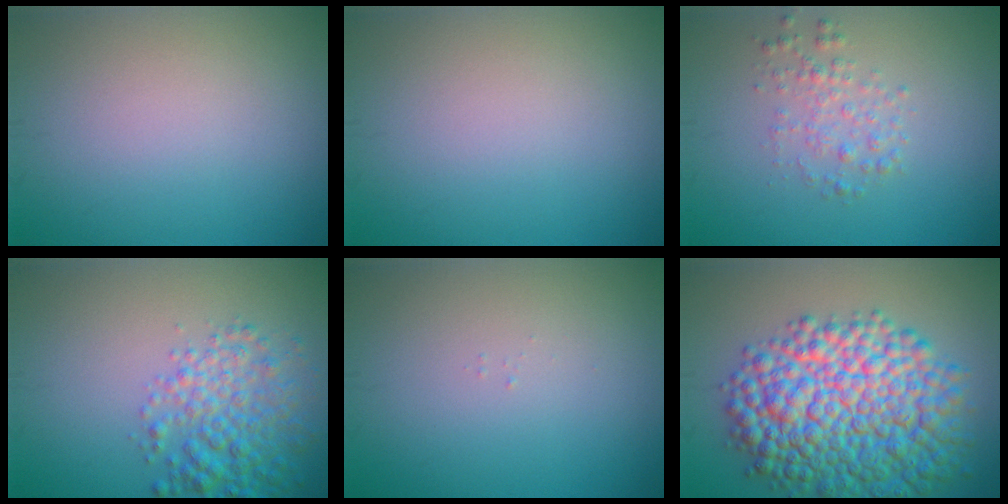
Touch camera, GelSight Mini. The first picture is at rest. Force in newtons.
{"total": 0.0}
{"total": 1.9, "press": 1.9, "slide": 0.0}
{"total": 4.7, "press": 4.7, "slide": 0.1}
{"total": 0.0}
{"total": 12.2, "press": 12.2, "slide": 0.2}